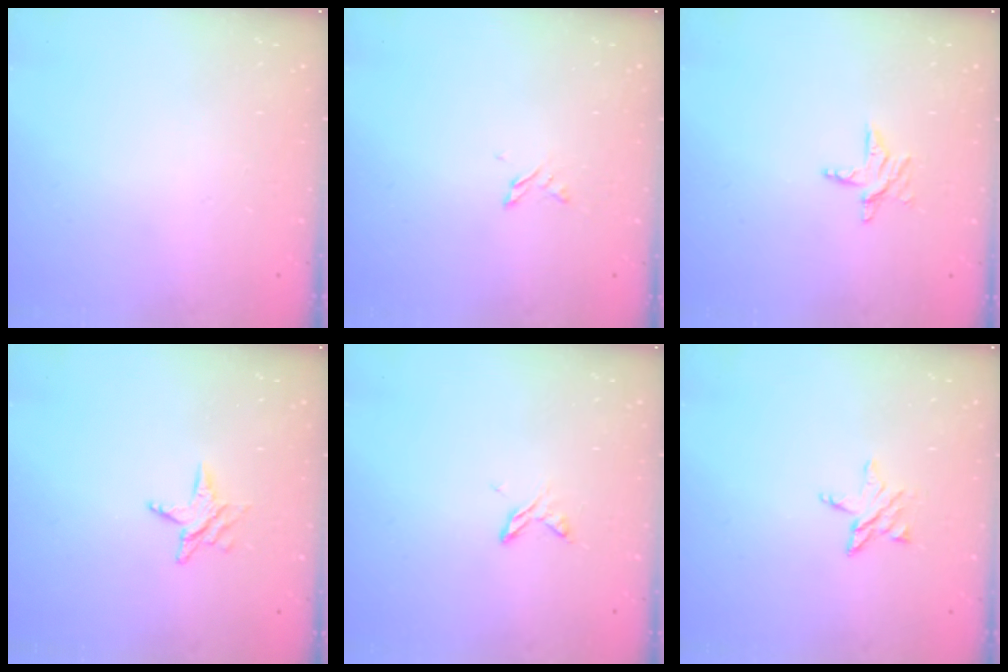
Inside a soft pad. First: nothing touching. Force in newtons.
{"total": 1.7, "press": 1.7, "slide": 0.3}
{"total": 5.5, "press": 5.5, "slide": 0.5}
{"total": 4.7, "press": 4.7, "slide": 0.5}
{"total": 4.0, "press": 3.9, "slide": 0.6}
{"total": 5.6, "press": 5.6, "slide": 0.5}